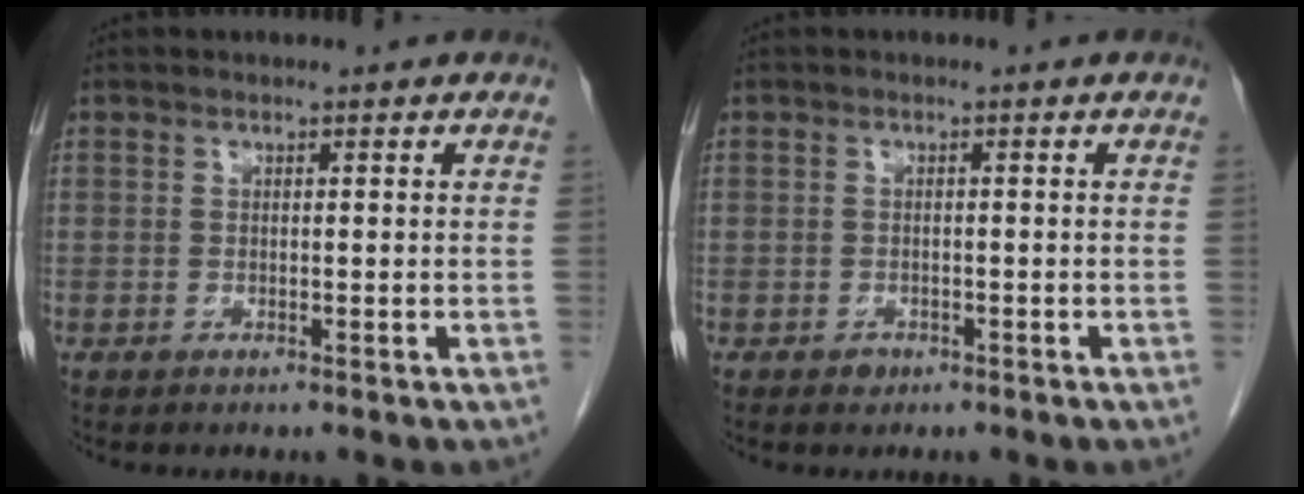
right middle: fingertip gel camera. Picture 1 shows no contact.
{"total": 1.1, "force": [-0.8, 0.8, 0.3], "torque": [-0.004, 0.003, -0.011]}